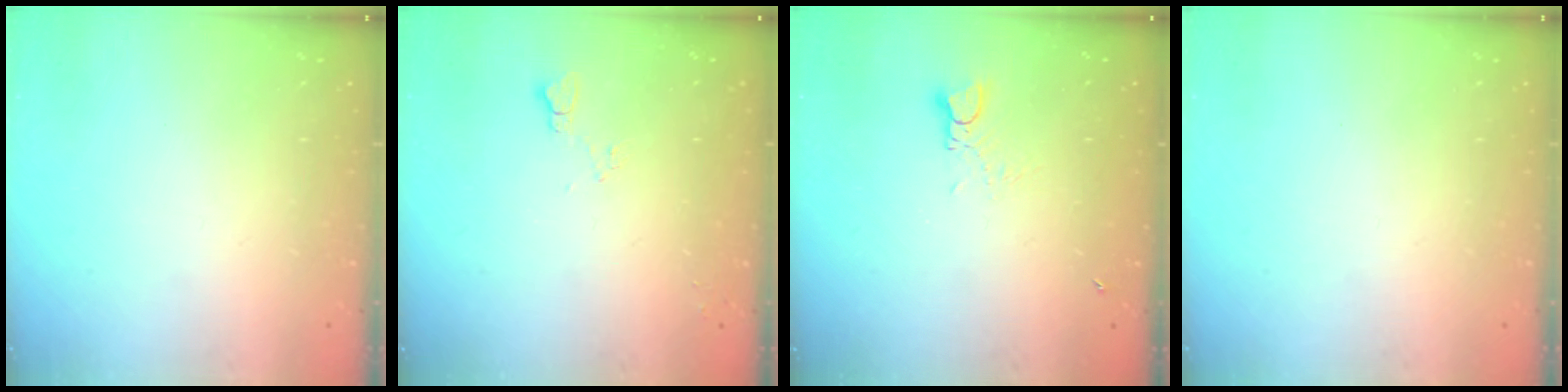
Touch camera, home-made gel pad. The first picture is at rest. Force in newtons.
{"total": 4.7, "press": 4.7, "slide": 0.7}
{"total": 2.7, "press": 2.7, "slide": 0.2}
{"total": 0.0}